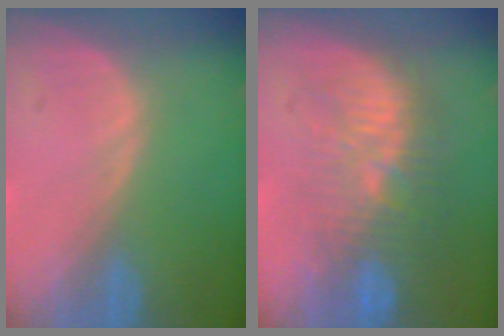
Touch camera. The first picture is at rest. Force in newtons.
{"total": 9.6, "press": 9.0, "slide": 3.5}